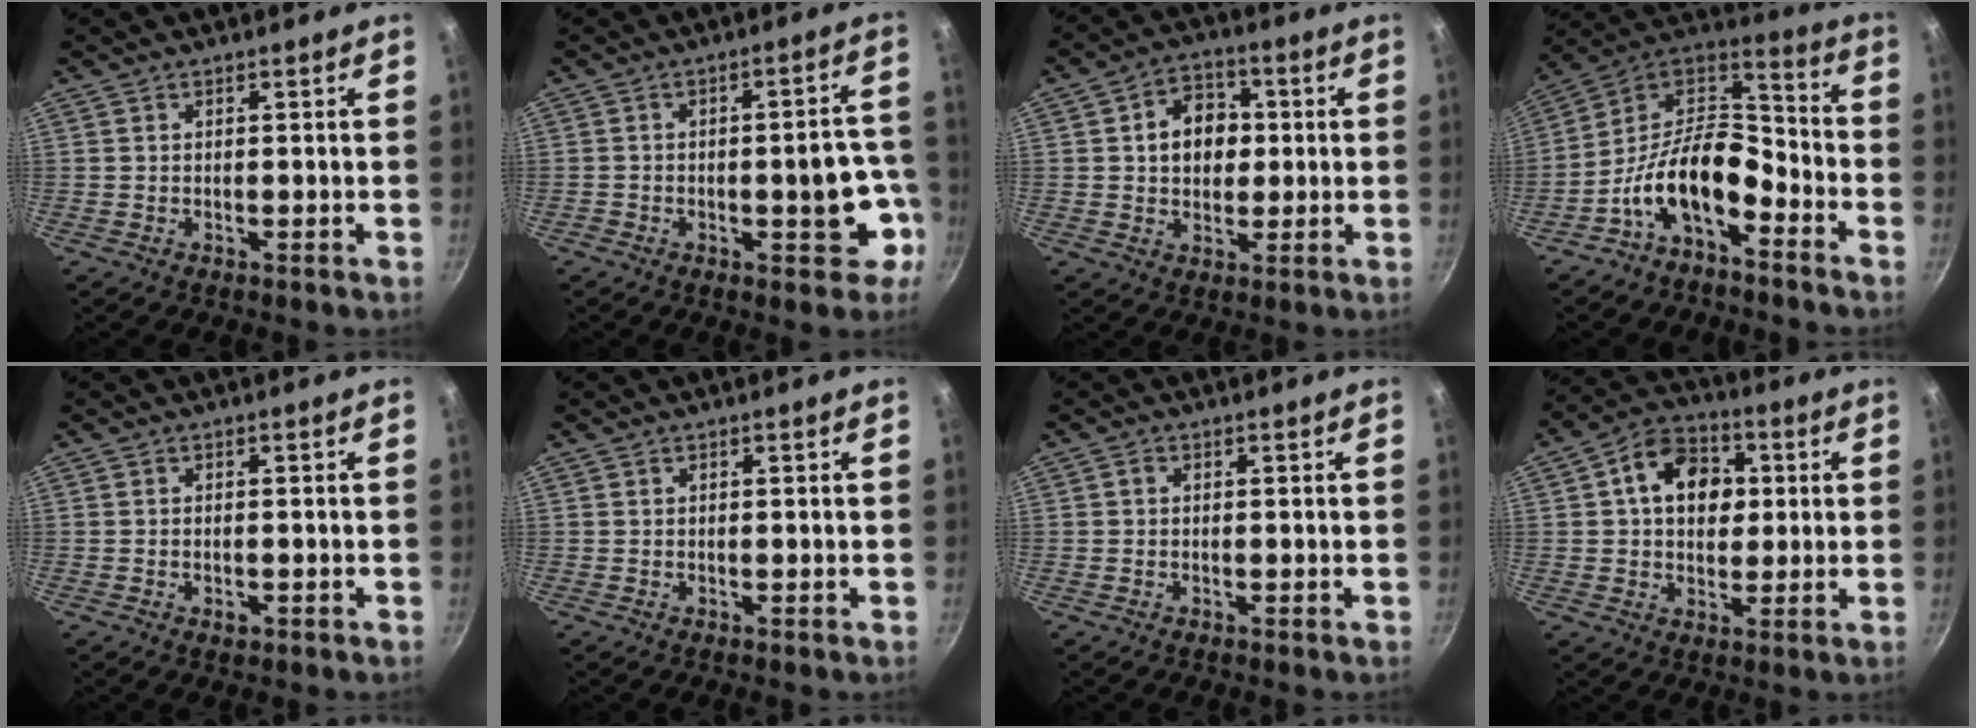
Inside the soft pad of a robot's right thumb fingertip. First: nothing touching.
{"total": 9.8, "force": [-3.2, 4.7, 8.0], "torque": [-0.059, 0.039, -0.039]}
{"total": 9.6, "force": [1.2, 7.5, 5.9], "torque": [-0.054, 0.009, 0.010]}
{"total": 15.7, "force": [-7.2, 8.4, 11.2], "torque": [-0.184, 0.083, -0.148]}
{"total": 1.6, "force": [-0.7, 0.9, 1.1], "torque": [-0.018, 0.001, -0.011]}
{"total": 0.0}
{"total": 0.8, "force": [0.0, 0.7, 0.5], "torque": [-0.008, 0.006, -0.001]}
{"total": 12.6, "force": [2.4, 9.4, 8.1], "torque": [-0.090, 0.011, 0.023]}